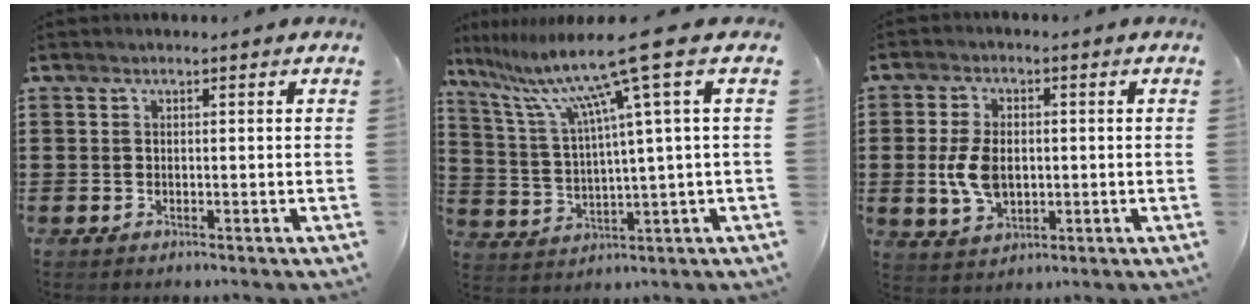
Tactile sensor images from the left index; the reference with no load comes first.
{"total": 12.4, "force": [6.8, -0.5, 10.3], "torque": [-0.227, -0.029, 0.099]}
{"total": 7.0, "force": [-0.2, 4.4, 5.4], "torque": [-0.131, 0.003, -0.010]}